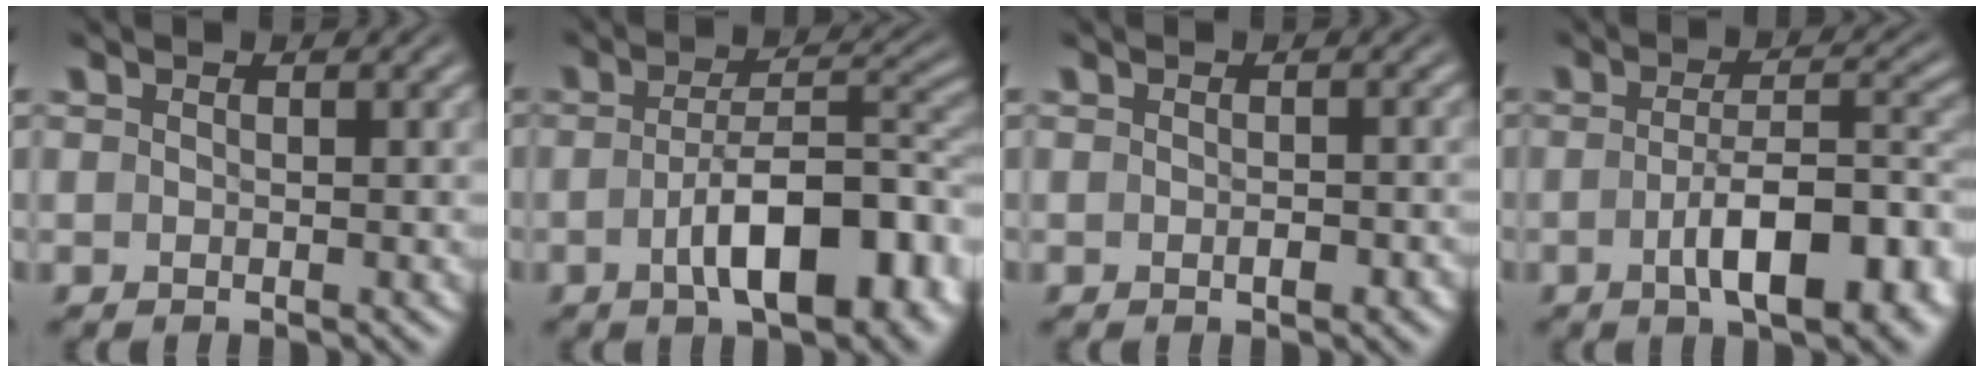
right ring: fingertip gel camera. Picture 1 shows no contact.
{"total": 7.8, "force": [-2.8, 2.9, 6.7], "torque": [-0.082, -0.012, -0.037]}
{"total": 0.8, "force": [-0.6, 0.3, 0.5], "torque": [-0.006, 0.002, -0.009]}
{"total": 7.4, "force": [-3.1, 2.5, 6.2], "torque": [-0.079, -0.014, -0.040]}